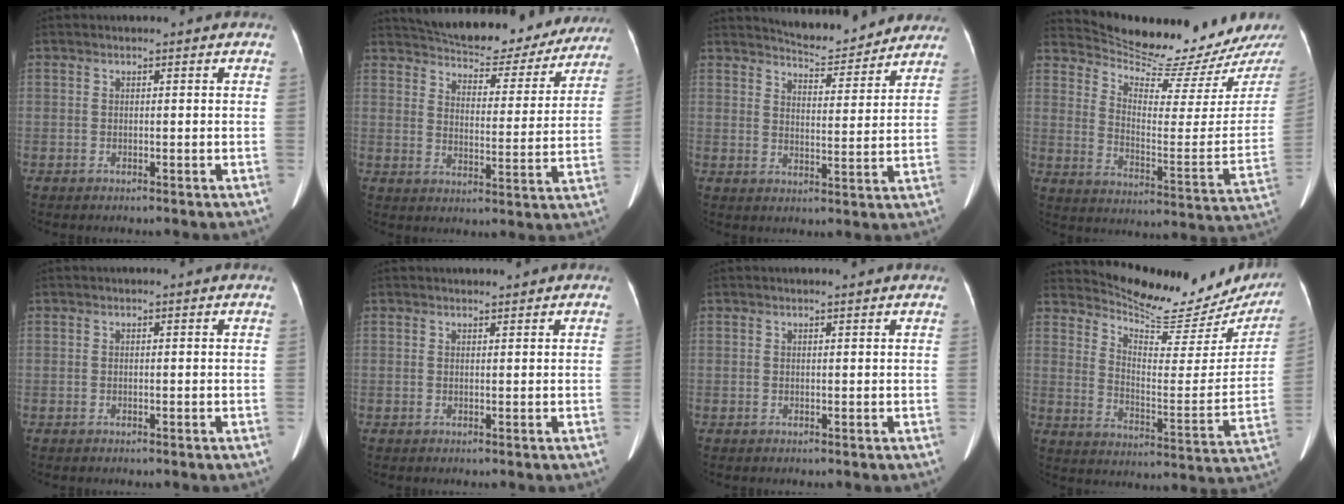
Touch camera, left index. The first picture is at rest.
{"total": 22.4, "force": [20.3, 6.3, 7.2], "torque": [-0.108, -0.008, 0.260]}
{"total": 10.7, "force": [10.3, 1.5, 2.4], "torque": [-0.032, -0.003, 0.139]}
{"total": 19.1, "force": [18.1, 0.2, 6.3], "torque": [-0.106, -0.082, 0.257]}
{"total": 0.0}
{"total": 1.3, "force": [1.2, 0.3, 0.3], "torque": [-0.008, 0.009, 0.020]}
{"total": 1.3, "force": [1.2, -0.1, 0.4], "torque": [-0.012, 0.006, 0.018]}
{"total": 20.6, "force": [19.2, 4.5, 5.8], "torque": [-0.080, -0.058, 0.247]}